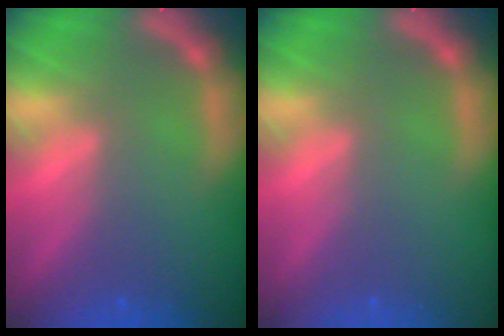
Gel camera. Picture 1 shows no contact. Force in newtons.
{"total": 0.0}